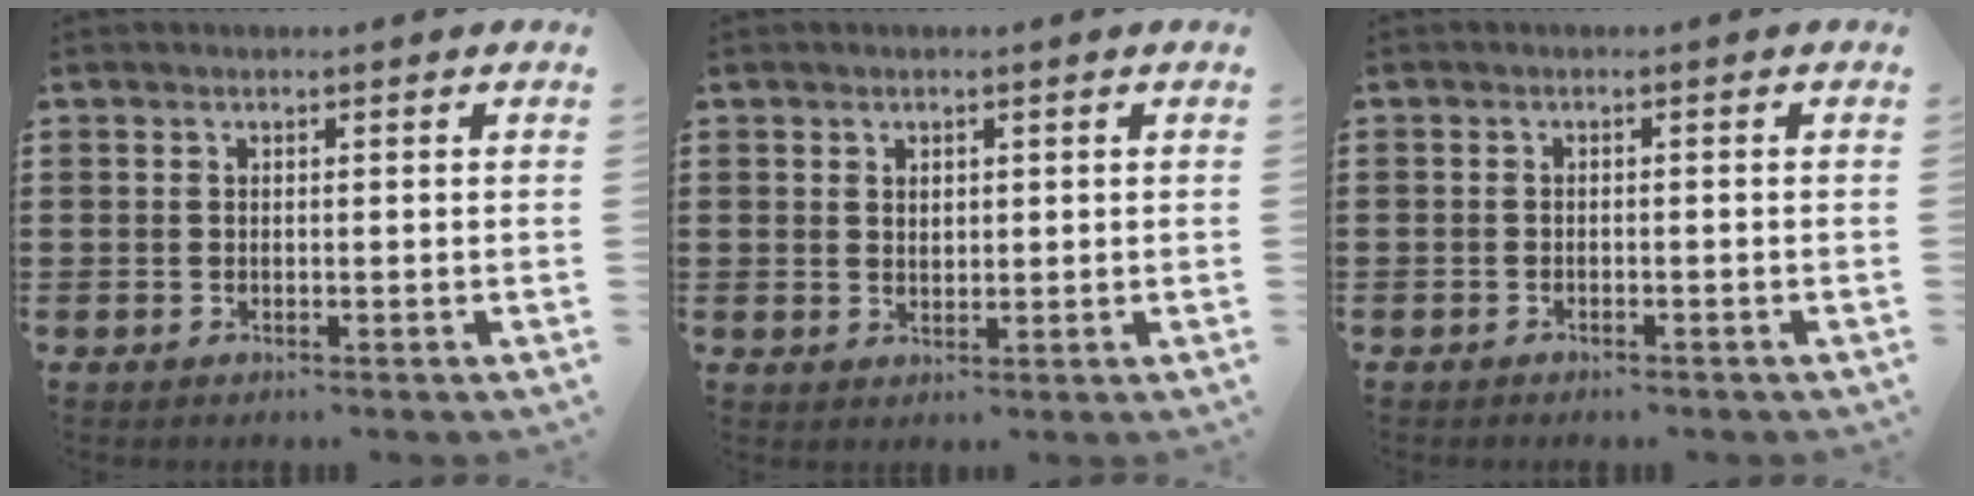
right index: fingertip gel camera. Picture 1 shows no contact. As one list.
[{"total": 1.3, "force": [0.8, 0.9, 0.5], "torque": [-0.004, 0.000, 0.013]}, {"total": 1.1, "force": [-1.1, 0.2, 0.0], "torque": [-0.004, 0.001, -0.024]}]